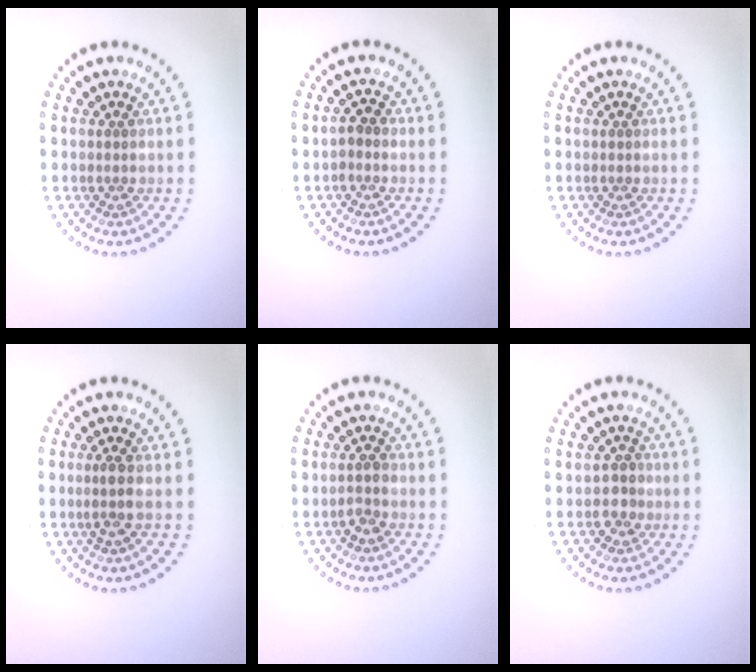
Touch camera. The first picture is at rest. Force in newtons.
{"total": 1.1, "press": 1.0, "slide": 0.4}
{"total": 0.0}
{"total": 1.5, "press": 1.2, "slide": 0.9}
{"total": 1.4, "press": 1.3, "slide": 0.6}
{"total": 1.7, "press": 1.6, "slide": 0.6}